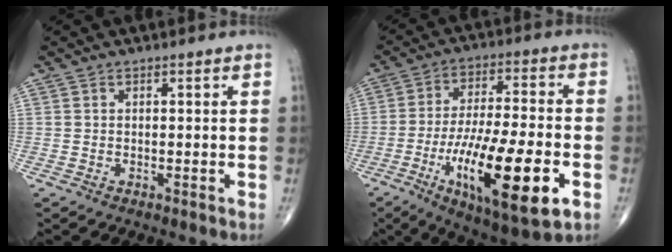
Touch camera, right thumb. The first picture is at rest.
{"total": 21.7, "force": [-7.4, 5.9, 19.6], "torque": [-0.344, 0.005, -0.113]}